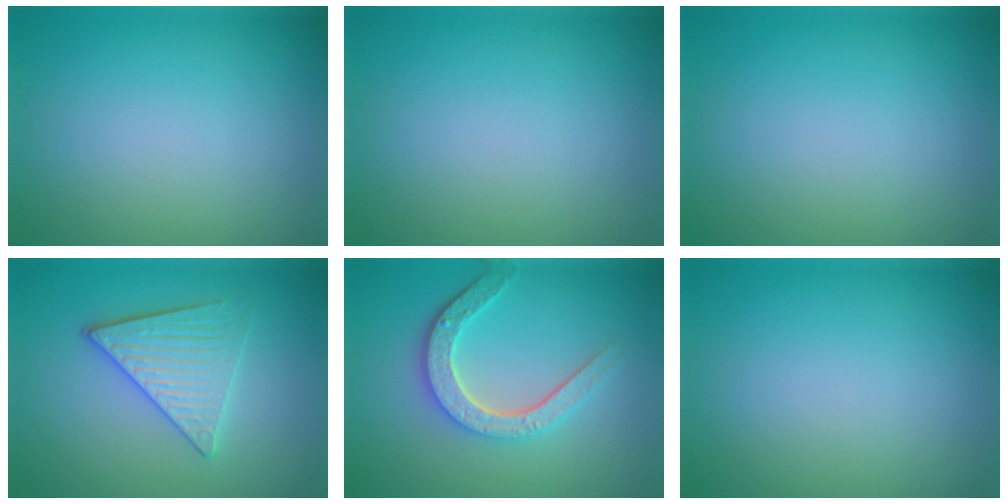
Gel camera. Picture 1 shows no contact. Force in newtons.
{"total": 0.0}
{"total": 0.0}
{"total": 3.9, "press": 3.5, "slide": 1.7}
{"total": 4.6, "press": 3.5, "slide": 3.0}
{"total": 0.0}